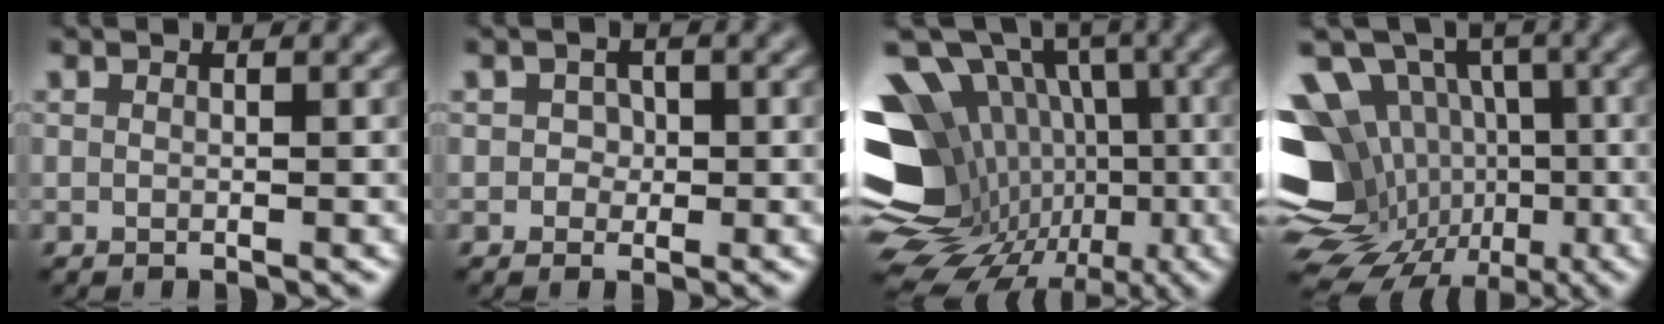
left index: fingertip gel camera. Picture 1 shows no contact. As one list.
[{"total": 1.4, "force": [0.0, 1.3, 0.5], "torque": [-0.001, 0.001, -0.004]}, {"total": 16.3, "force": [-4.6, 12.9, 8.7], "torque": [-0.168, 0.026, -0.069]}, {"total": 13.8, "force": [-3.0, 11.6, 6.7], "torque": [-0.148, 0.013, -0.055]}]